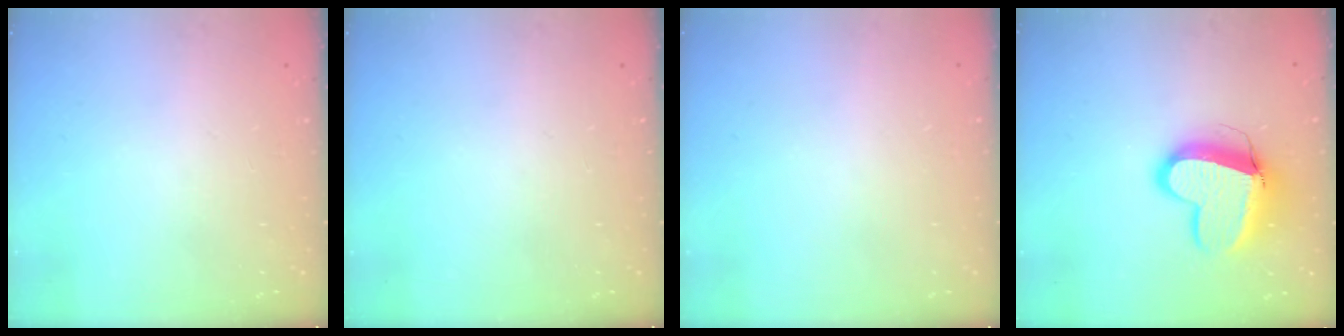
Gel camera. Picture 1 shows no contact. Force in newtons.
{"total": 0.0}
{"total": 0.6, "press": 0.5, "slide": 0.2}
{"total": 13.6, "press": 13.5, "slide": 1.7}